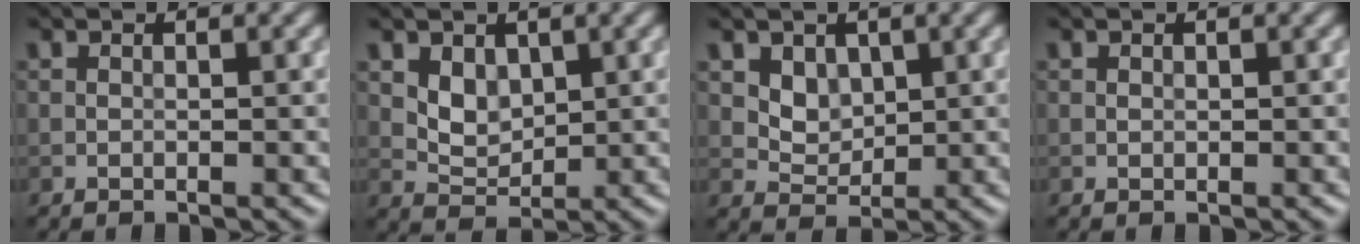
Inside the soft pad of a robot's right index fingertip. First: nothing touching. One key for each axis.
{"total": 2.5, "fx": 1.0, "fy": 1.8, "fz": 1.4, "tx": -0.025, "ty": -0.009, "tz": 0.022}
{"total": 2.6, "fx": 1.1, "fy": 2.0, "fz": 1.3, "tx": -0.024, "ty": -0.019, "tz": 0.036}
{"total": 0.0}